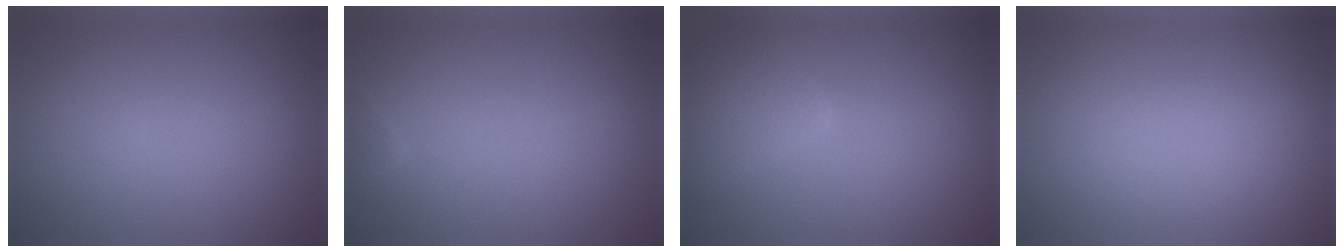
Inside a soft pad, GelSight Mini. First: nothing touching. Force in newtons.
{"total": 0.7, "press": 0.7, "slide": 0.0}
{"total": 3.9, "press": 3.9, "slide": 0.2}
{"total": 0.0}